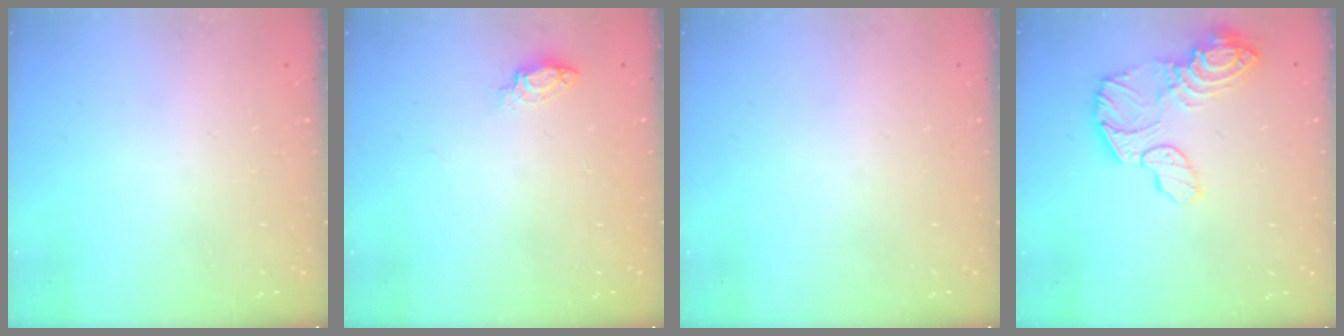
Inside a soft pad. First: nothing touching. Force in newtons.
{"total": 5.7, "press": 5.5, "slide": 1.4}
{"total": 0.0}
{"total": 14.9, "press": 14.8, "slide": 1.6}